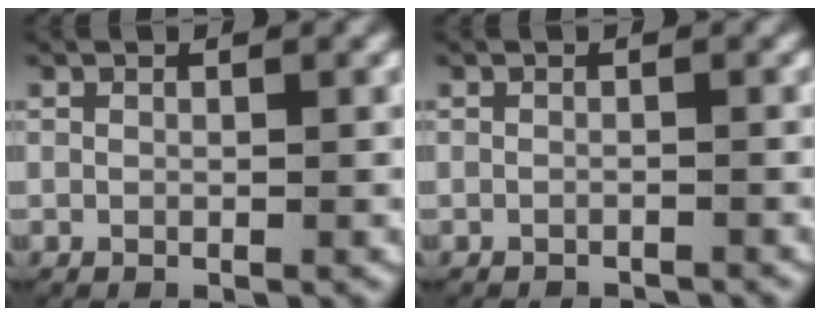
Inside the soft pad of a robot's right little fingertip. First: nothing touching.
{"total": 1.2, "force": [-1.2, 0.0, 0.0], "torque": [-0.003, -0.006, -0.016]}